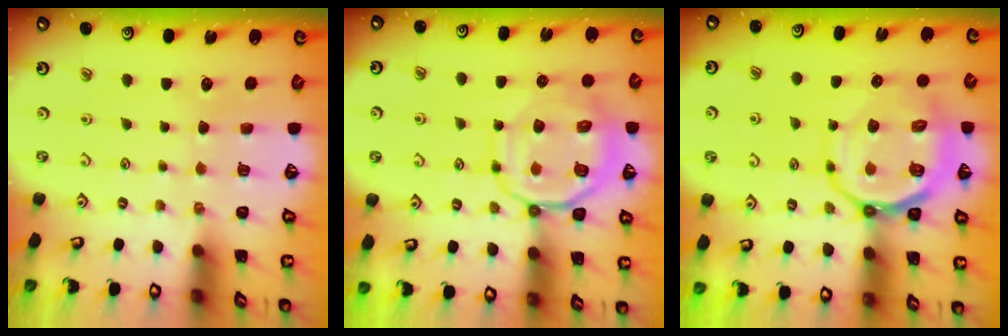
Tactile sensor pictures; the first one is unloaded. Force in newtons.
{"total": 12.0, "press": 11.9, "slide": 1.8}
{"total": 13.1, "press": 12.7, "slide": 3.2}